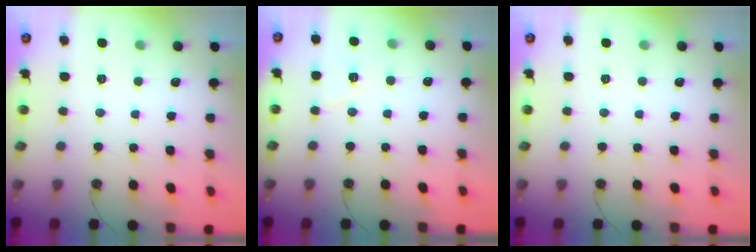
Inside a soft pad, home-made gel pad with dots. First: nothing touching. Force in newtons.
{"total": 7.7, "press": 3.2, "slide": 7.0}
{"total": 0.0}